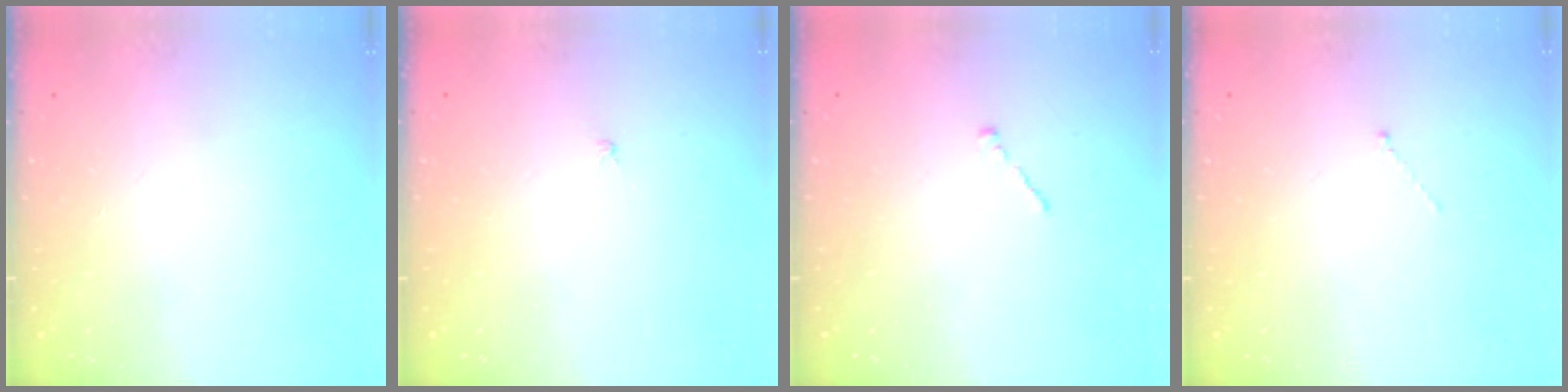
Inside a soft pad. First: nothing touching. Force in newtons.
{"total": 1.0, "press": 0.9, "slide": 0.3}
{"total": 0.0}
{"total": 0.0}